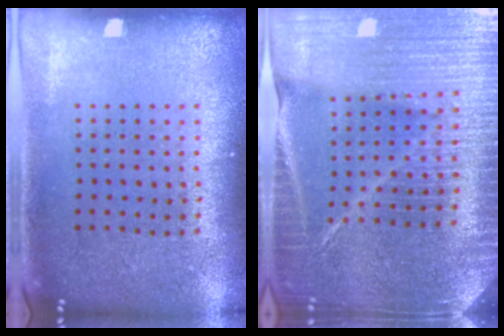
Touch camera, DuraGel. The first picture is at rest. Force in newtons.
{"total": 5.1, "press": 4.6, "slide": 2.2}